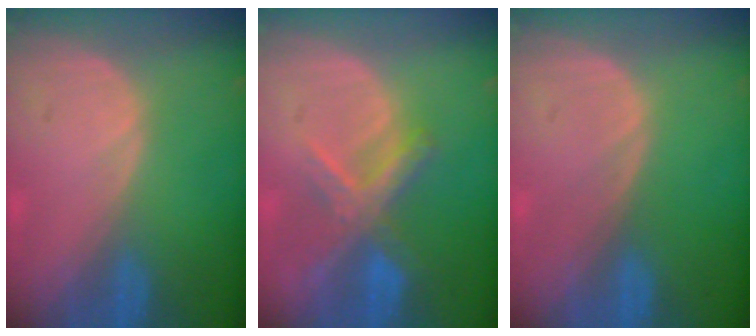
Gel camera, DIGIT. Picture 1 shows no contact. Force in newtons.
{"total": 7.0, "press": 6.1, "slide": 3.4}
{"total": 0.0}